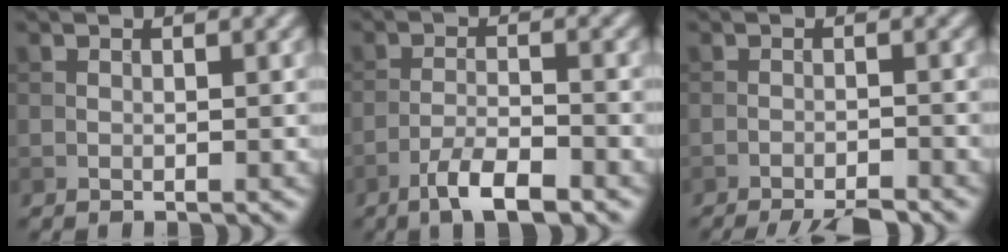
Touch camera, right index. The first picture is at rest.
{"total": 4.3, "force": [-2.9, 0.9, 3.1], "torque": [-0.059, 0.003, -0.057]}
{"total": 4.9, "force": [-4.2, 0.6, 2.5], "torque": [-0.041, -0.010, -0.067]}